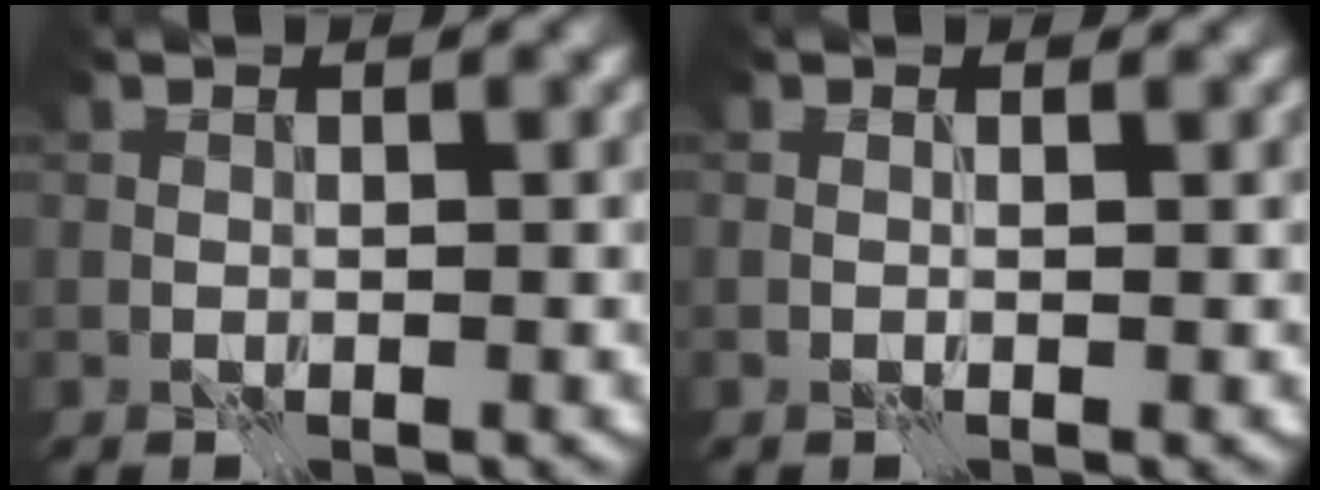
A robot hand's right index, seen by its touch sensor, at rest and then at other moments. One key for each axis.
{"total": 0.6, "fx": 0.5, "fy": 0.0, "fz": 0.3, "tx": -0.003, "ty": 0.002, "tz": 0.005}